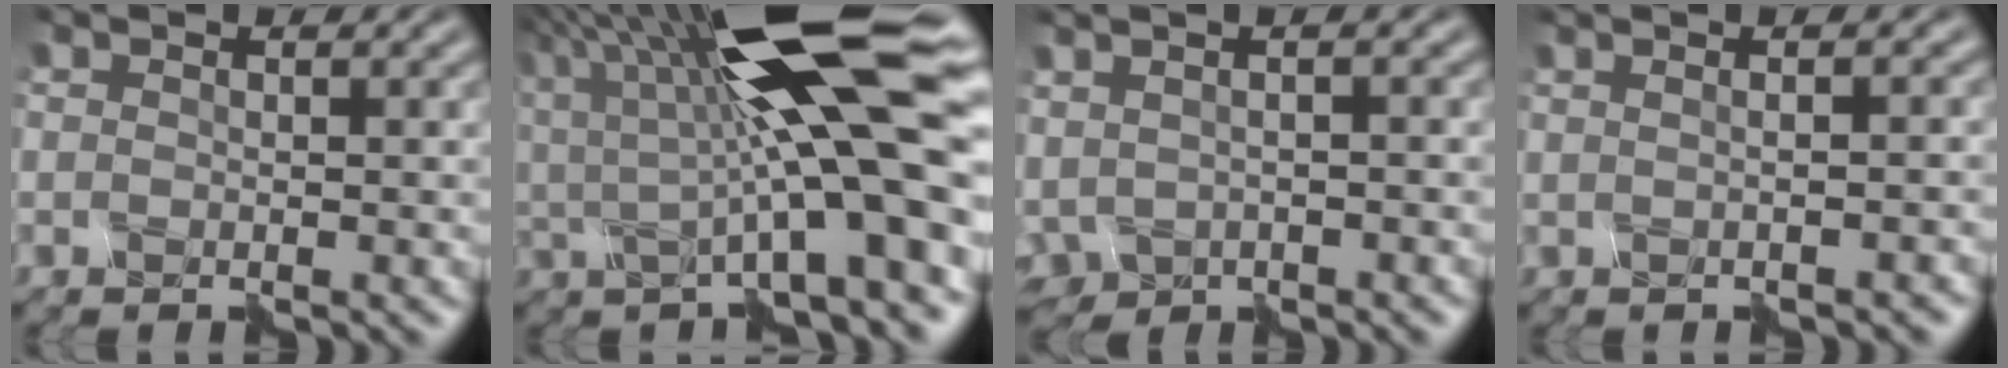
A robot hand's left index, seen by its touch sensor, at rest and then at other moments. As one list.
[{"total": 15.4, "force": [2.8, 2.9, 14.8], "torque": [-0.226, 0.020, 0.044]}, {"total": 1.6, "force": [-0.7, 0.7, 1.3], "torque": [-0.030, -0.007, 0.007]}, {"total": 1.3, "force": [-0.4, -0.7, 1.0], "torque": [-0.003, 0.006, -0.003]}]